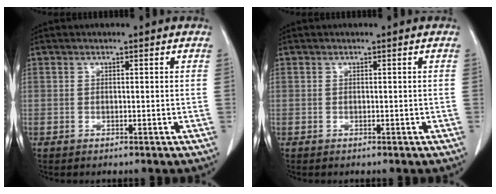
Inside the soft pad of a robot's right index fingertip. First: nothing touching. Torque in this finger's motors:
{"motor_torque": [0.00, 0.00, 0.00, 0.00]}